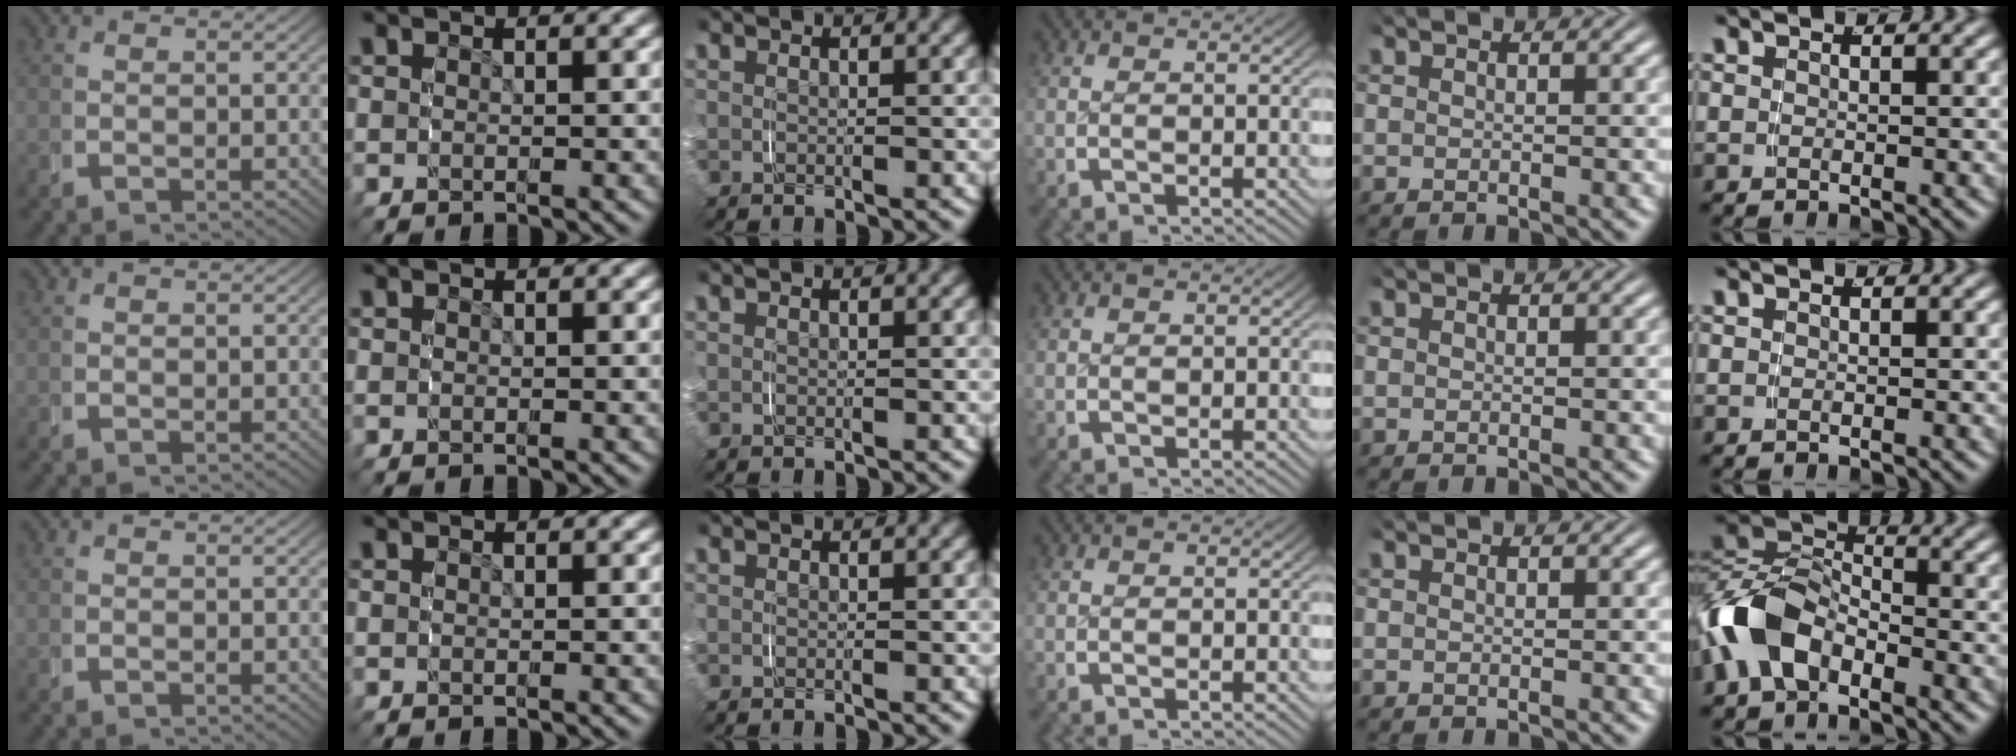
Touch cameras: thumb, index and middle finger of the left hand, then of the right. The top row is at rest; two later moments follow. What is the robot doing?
{"motion": "grasp_and_lifting", "object": "keyboard"}